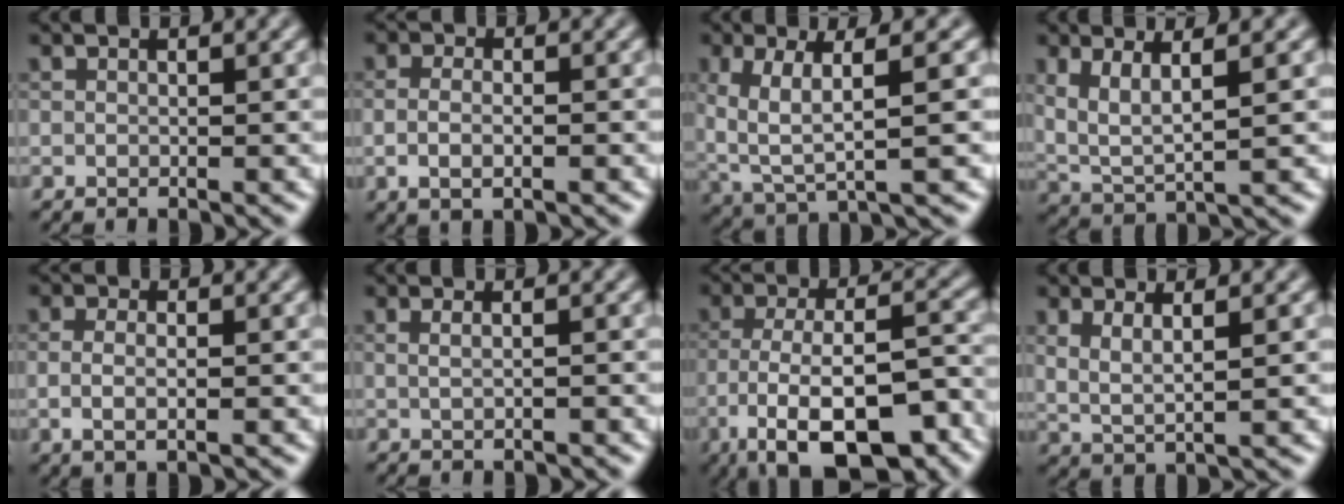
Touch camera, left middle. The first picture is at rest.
{"total": 2.4, "force": [-0.4, 1.2, 2.1], "torque": [-0.031, -0.007, -0.011]}
{"total": 5.6, "force": [0.9, 1.6, 5.3], "torque": [-0.115, -0.008, 0.023]}
{"total": 4.1, "force": [1.5, 1.3, 3.6], "torque": [-0.077, -0.006, 0.035]}
{"total": 2.2, "force": [-0.1, 1.0, 1.9], "torque": [-0.035, -0.008, -0.007]}
{"total": 1.9, "force": [0.5, 0.9, 1.5], "torque": [-0.010, -0.003, -0.007]}
{"total": 12.8, "force": [-6.6, 5.0, 9.7], "torque": [-0.165, -0.009, -0.107]}
{"total": 2.7, "force": [1.2, 0.9, 2.2], "torque": [-0.041, -0.009, 0.024]}